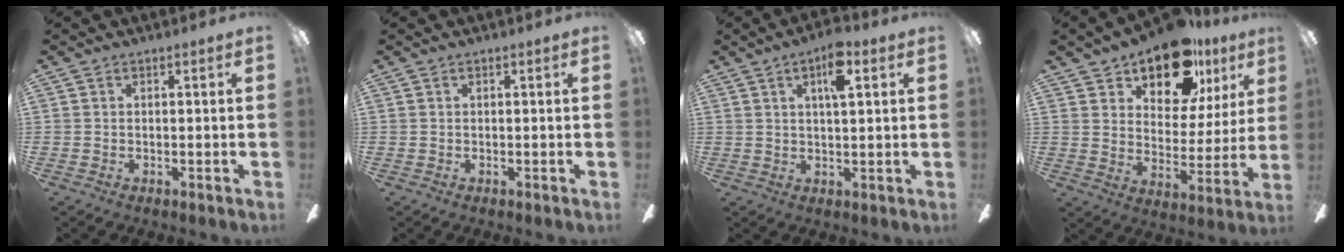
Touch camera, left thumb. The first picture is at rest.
{"total": 0.0}
{"total": 6.6, "force": [3.3, 1.8, 5.5], "torque": [-0.092, -0.002, 0.049]}
{"total": 17.7, "force": [12.6, 9.0, 8.6], "torque": [-0.134, -0.073, 0.218]}